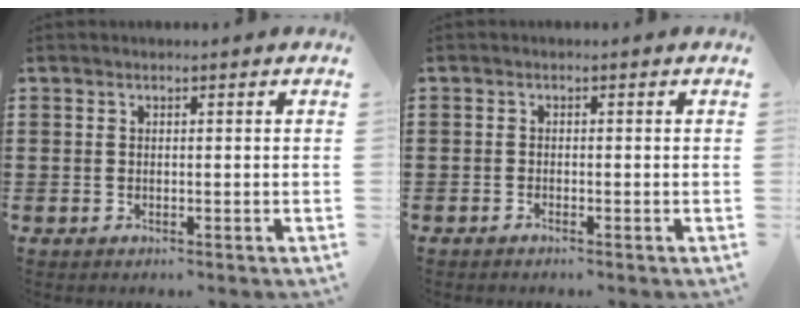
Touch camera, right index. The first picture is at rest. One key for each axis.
{"total": 0.7, "fx": -0.7, "fy": 0.0, "fz": 0.1, "tx": -0.005, "ty": -0.002, "tz": -0.014}